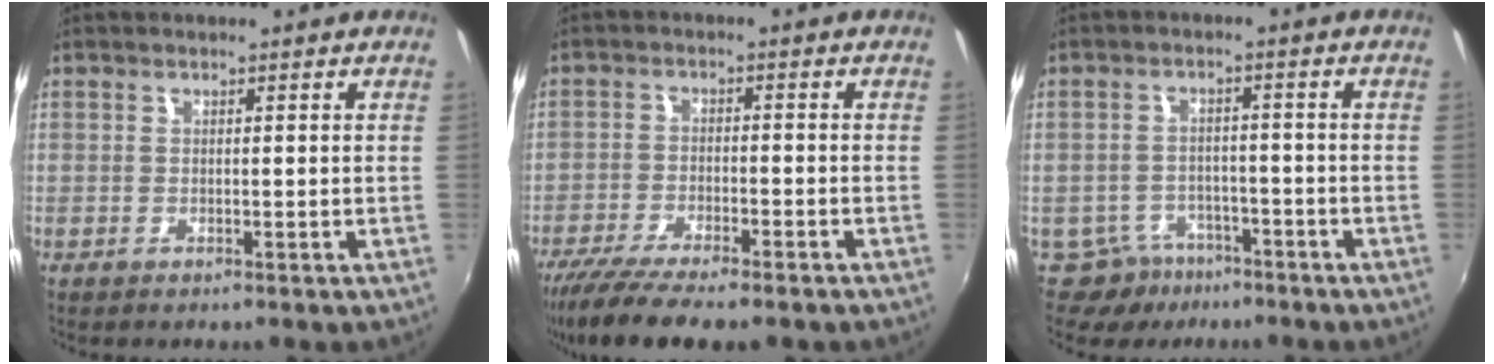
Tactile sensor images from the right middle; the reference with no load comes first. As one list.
[{"total": 12.1, "force": [-9.7, 2.4, 6.9], "torque": [-0.152, -0.040, -0.162]}, {"total": 6.3, "force": [-4.5, 4.3, 0.7], "torque": [-0.023, 0.018, -0.067]}]